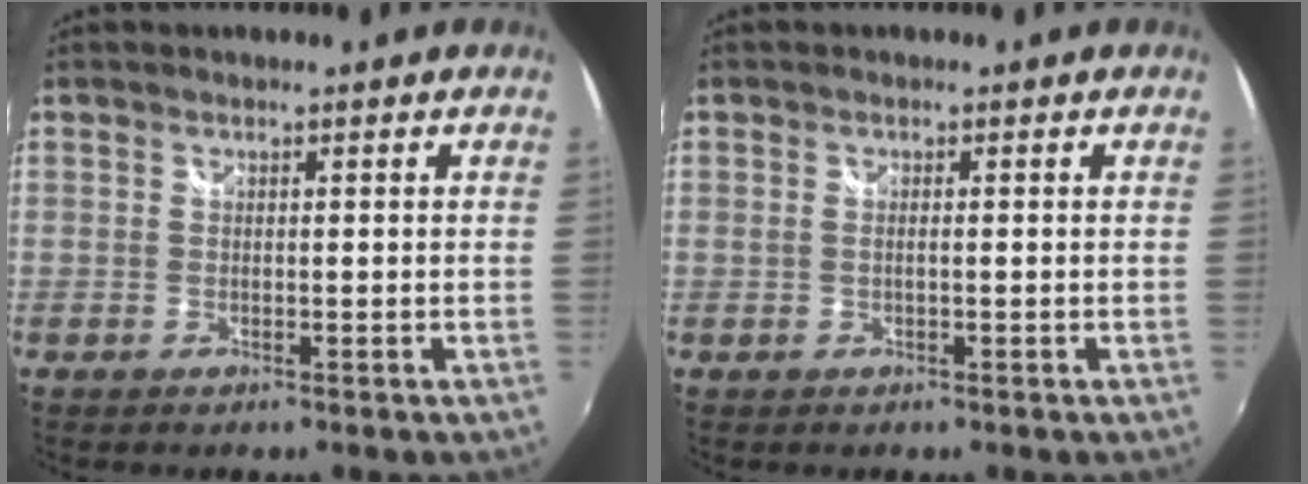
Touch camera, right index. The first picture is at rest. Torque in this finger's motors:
{"motor_torque": [0.05, 0.17, -0.03, -0.01]}